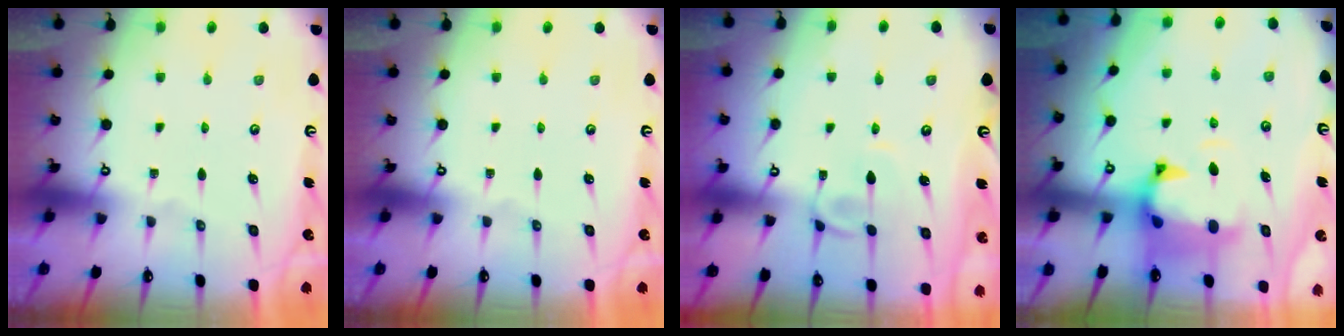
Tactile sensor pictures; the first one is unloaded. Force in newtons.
{"total": 0.0}
{"total": 2.6, "press": 2.5, "slide": 0.6}
{"total": 1.6, "press": 1.2, "slide": 1.1}